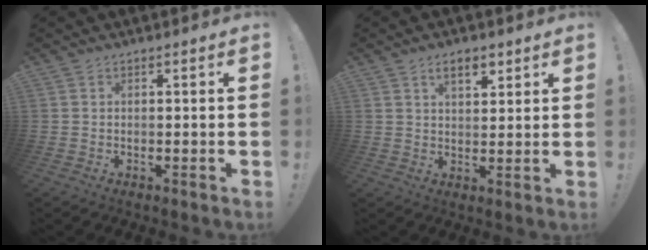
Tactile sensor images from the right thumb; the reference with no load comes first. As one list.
[{"total": 5.8, "force": [3.2, 2.9, 3.9], "torque": [-0.056, -0.006, 0.055]}]